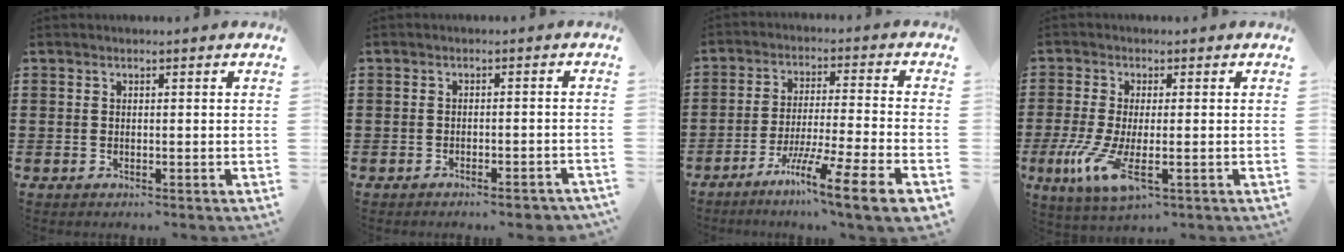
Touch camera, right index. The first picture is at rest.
{"total": 2.1, "force": [-1.9, -0.1, 0.9], "torque": [-0.017, -0.002, -0.038]}
{"total": 10.2, "force": [-6.9, -0.4, 7.5], "torque": [-0.135, -0.001, -0.134]}
{"total": 7.7, "force": [-2.7, 2.0, 6.9], "torque": [-0.157, -0.024, -0.048]}